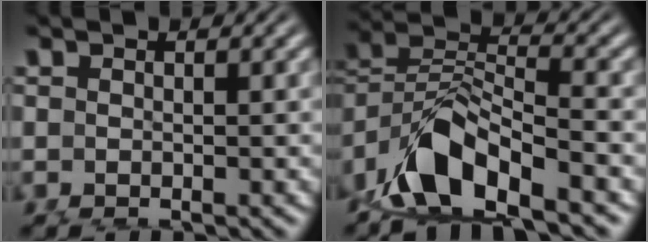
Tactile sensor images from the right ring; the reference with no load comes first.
{"total": 5.9, "force": [-1.3, 3.7, 4.4], "torque": [-0.089, -0.010, -0.019]}